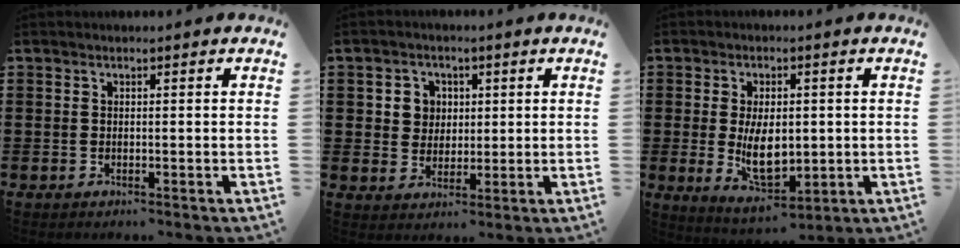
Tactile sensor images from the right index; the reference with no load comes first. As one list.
[{"total": 4.0, "force": [1.0, 3.8, 1.0], "torque": [-0.036, 0.013, 0.016]}, {"total": 8.1, "force": [-0.3, 4.1, 7.0], "torque": [-0.131, -0.003, -0.009]}]